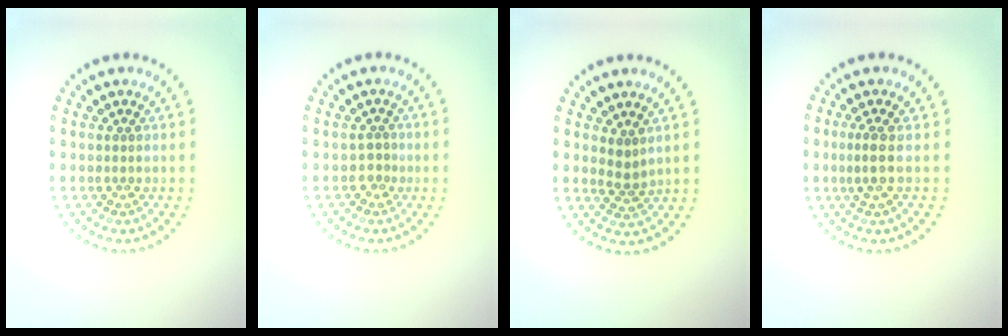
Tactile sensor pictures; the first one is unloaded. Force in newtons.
{"total": 1.0, "press": 0.8, "slide": 0.7}
{"total": 1.7, "press": 1.3, "slide": 1.0}
{"total": 1.9, "press": 1.3, "slide": 1.4}